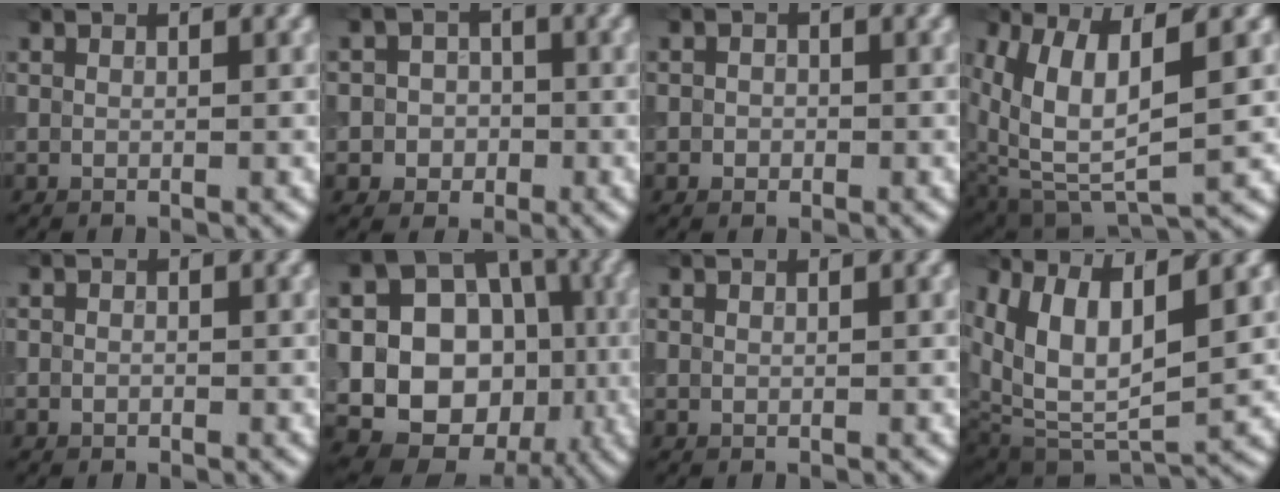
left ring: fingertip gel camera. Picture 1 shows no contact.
{"total": 3.4, "force": [-0.6, 3.2, 0.9], "torque": [0.016, 0.007, -0.032]}
{"total": 1.1, "force": [-0.2, 1.0, 0.4], "torque": [0.006, -0.001, -0.009]}
{"total": 9.0, "force": [1.8, 4.1, 7.8], "torque": [-0.166, -0.010, 0.037]}
{"total": 0.5, "force": [-0.3, 0.4, 0.2], "torque": [-0.001, -0.001, -0.006]}
{"total": 16.4, "force": [-1.7, 13.8, 8.6], "torque": [-0.135, -0.005, -0.037]}
{"total": 0.0}
{"total": 8.9, "force": [3.4, 4.0, 7.1], "torque": [-0.145, -0.007, 0.064]}